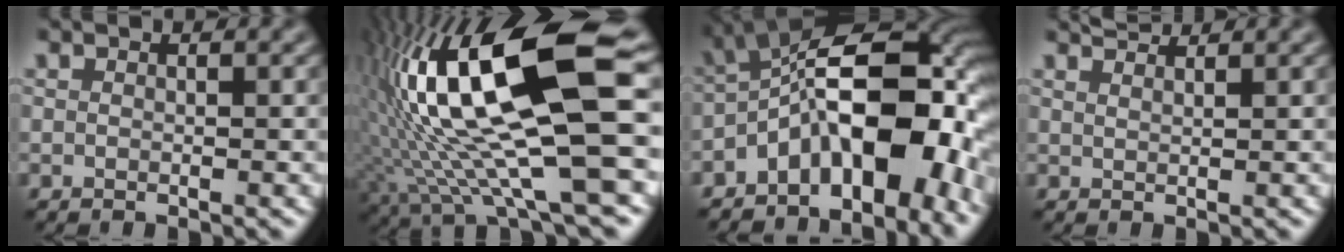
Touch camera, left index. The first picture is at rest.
{"total": 17.5, "force": [2.7, 4.8, 16.6], "torque": [-0.325, 0.015, 0.055]}
{"total": 13.5, "force": [-4.0, 7.1, 10.7], "torque": [-0.144, 0.015, -0.080]}
{"total": 2.0, "force": [1.9, 0.4, 0.6], "torque": [-0.007, 0.003, 0.026]}